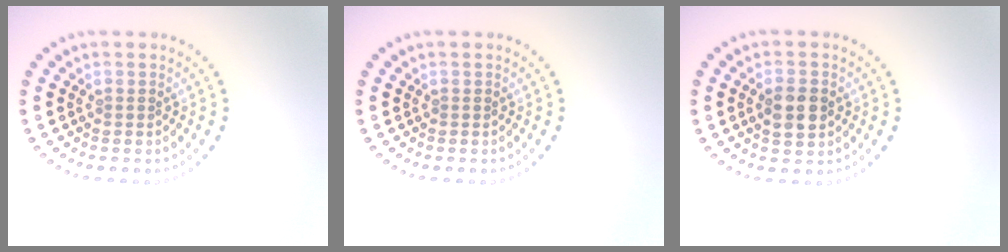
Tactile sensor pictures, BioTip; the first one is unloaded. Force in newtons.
{"total": 0.0}
{"total": 2.9, "press": 2.9, "slide": 0.1}